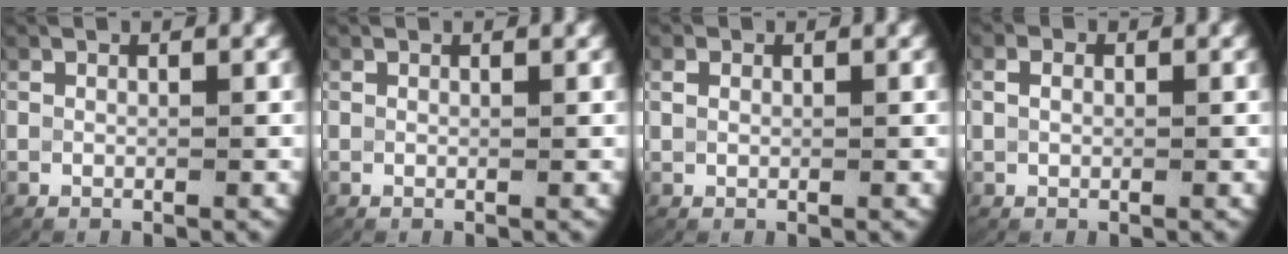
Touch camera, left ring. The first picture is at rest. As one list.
[{"total": 0.0}, {"total": 0.7, "force": [0.4, 0.4, 0.4], "torque": [-0.009, -0.003, 0.013]}, {"total": 1.1, "force": [0.3, 0.7, 0.8], "torque": [-0.017, -0.003, 0.011]}]